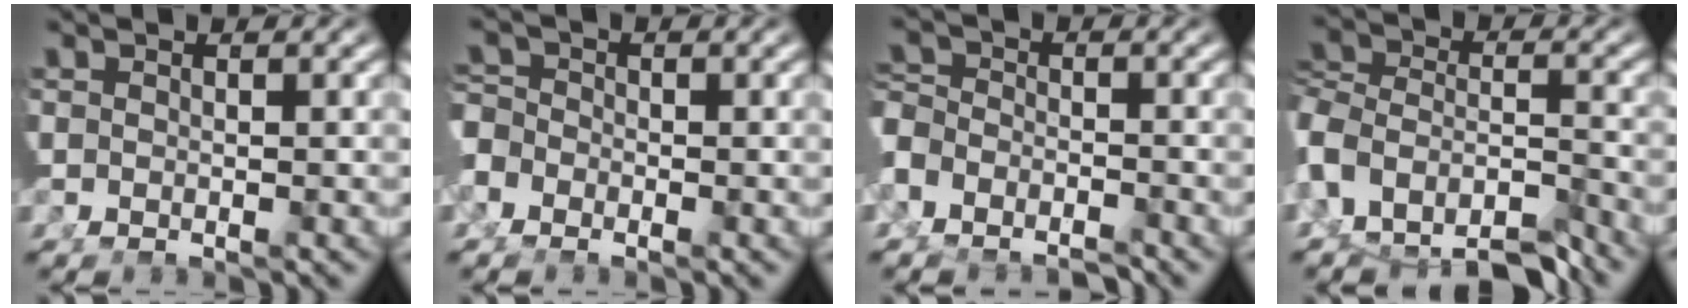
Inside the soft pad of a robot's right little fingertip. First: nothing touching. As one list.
[{"total": 1.9, "force": [-0.9, 1.4, 0.9], "torque": [-0.012, -0.007, -0.016]}, {"total": 2.7, "force": [-2.0, 1.6, 1.0], "torque": [-0.020, -0.012, -0.033]}, {"total": 8.8, "force": [-4.5, 6.6, 3.6], "torque": [-0.089, -0.029, -0.085]}]